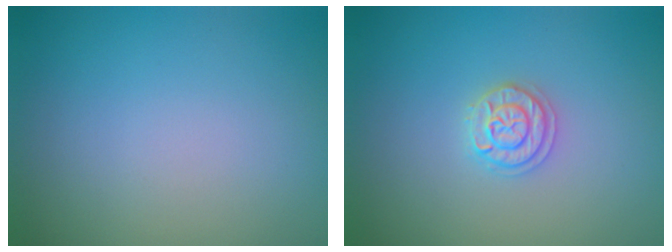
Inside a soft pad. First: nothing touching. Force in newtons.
{"total": 2.0, "press": 1.9, "slide": 0.3}